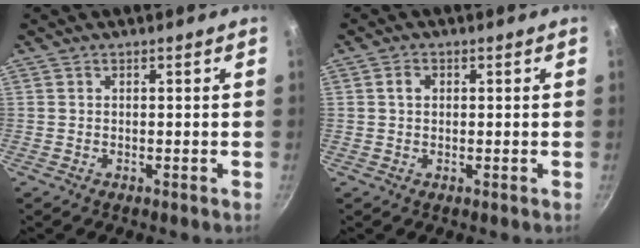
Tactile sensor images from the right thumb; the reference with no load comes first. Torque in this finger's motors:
{"motor_torque": [0.04, 1.04, 0.43, -0.26, 0.00]}